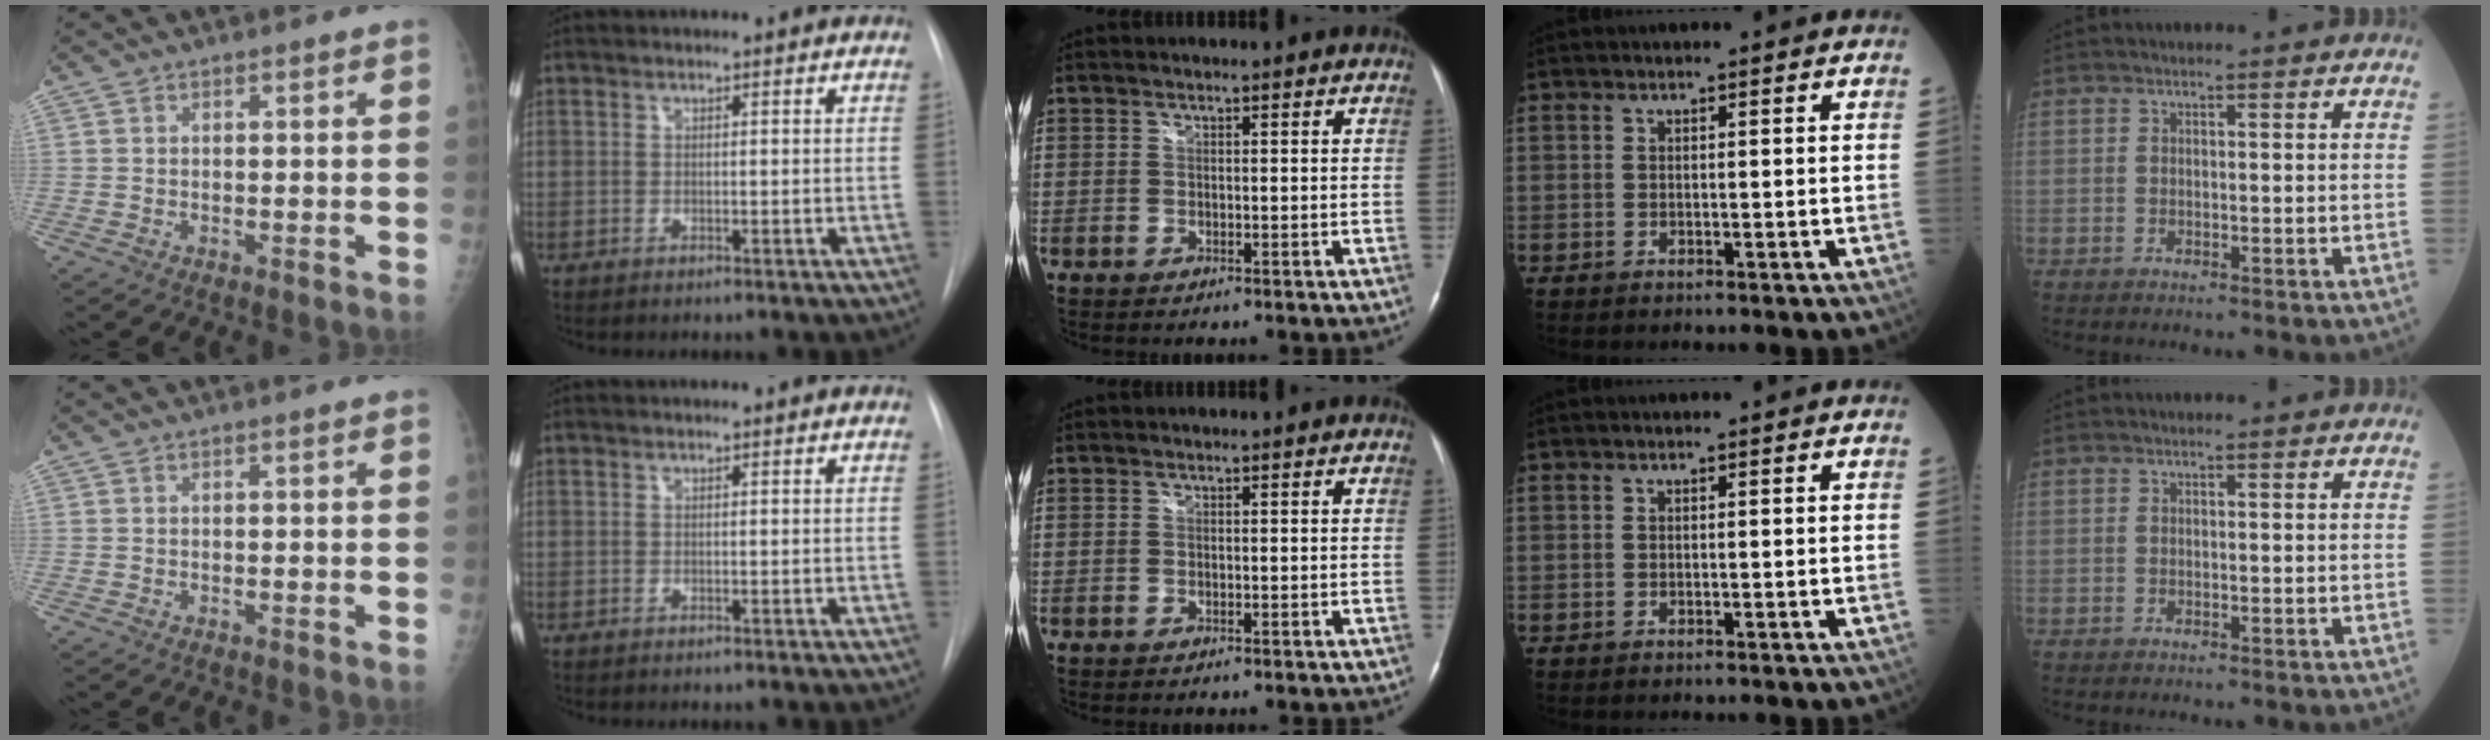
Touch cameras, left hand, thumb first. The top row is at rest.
{}